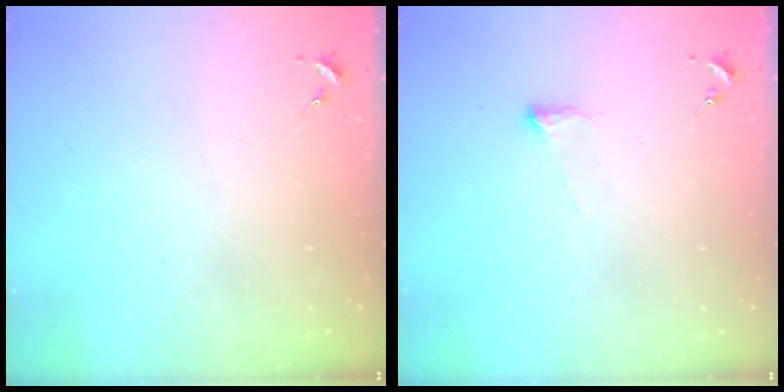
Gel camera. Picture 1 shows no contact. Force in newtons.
{"total": 3.6, "press": 3.6, "slide": 0.6}